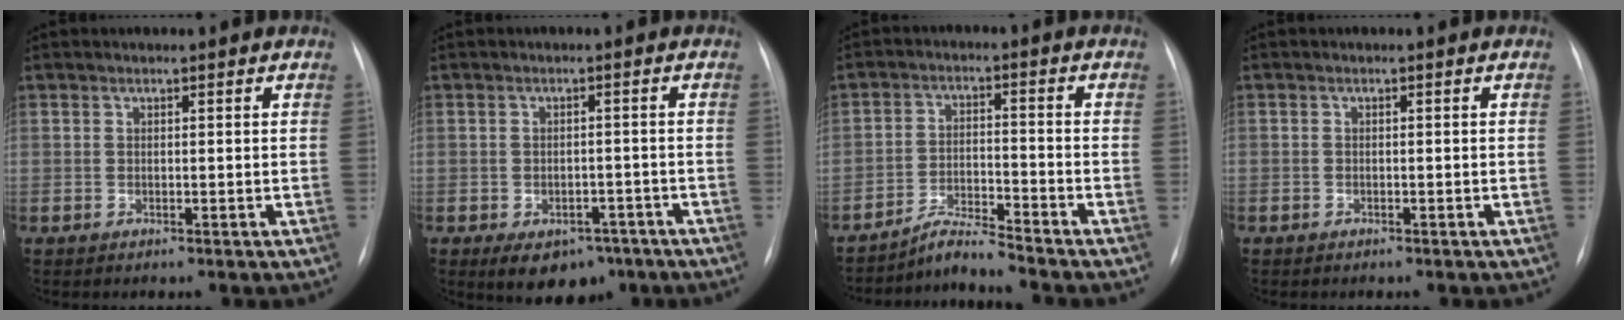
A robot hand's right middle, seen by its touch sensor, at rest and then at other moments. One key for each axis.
{"total": 8.1, "fx": -5.1, "fy": 5.0, "fz": 3.9, "tx": -0.047, "ty": 0.010, "tz": -0.065}
{"total": 4.8, "fx": -4.7, "fy": -1.0, "fz": 0.4, "tx": -0.015, "ty": -0.014, "tz": -0.085}
{"total": 0.6, "fx": -0.4, "fy": 0.4, "fz": 0.0, "tx": -0.005, "ty": 0.002, "tz": -0.007}